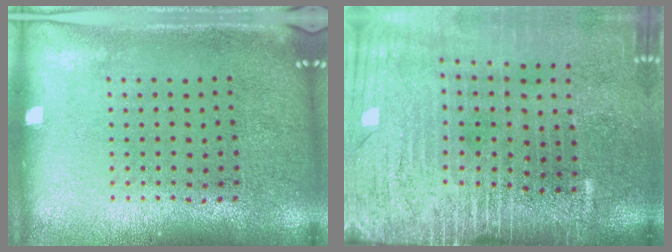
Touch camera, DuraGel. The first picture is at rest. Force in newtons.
{"total": 4.0, "press": 3.4, "slide": 2.2}